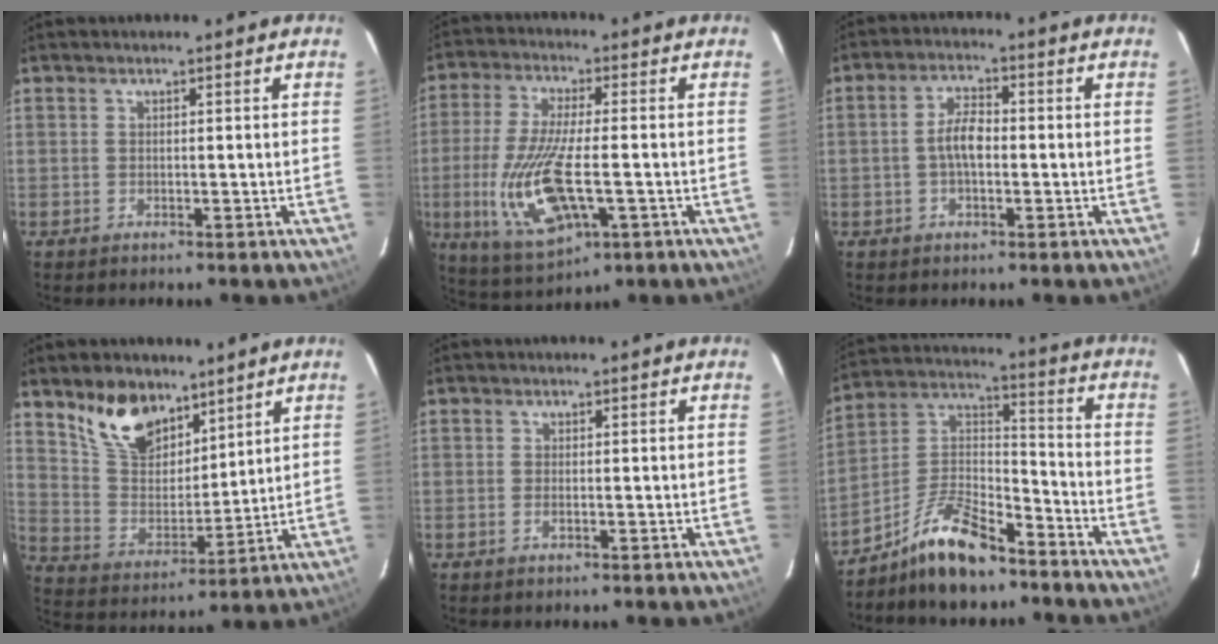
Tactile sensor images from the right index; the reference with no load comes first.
{"total": 15.8, "force": [-3.8, 5.4, 14.4], "torque": [-0.301, -0.023, -0.062]}
{"total": 4.9, "force": [-0.6, 2.3, 4.3], "torque": [-0.085, 0.011, -0.012]}
{"total": 13.1, "force": [9.1, 7.0, 6.3], "torque": [-0.129, 0.010, 0.182]}
{"total": 0.9, "force": [-0.3, 0.3, 0.8], "torque": [-0.017, 0.000, -0.007]}
{"total": 13.2, "force": [-9.5, 4.6, 7.9], "torque": [-0.166, 0.029, -0.175]}